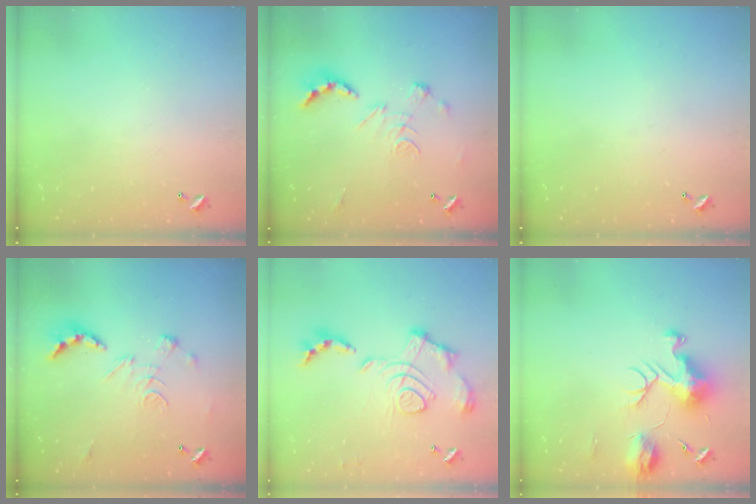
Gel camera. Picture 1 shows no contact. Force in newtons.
{"total": 2.6, "press": 2.1, "slide": 1.5}
{"total": 0.0}
{"total": 2.6, "press": 2.1, "slide": 1.5}
{"total": 2.1, "press": 1.4, "slide": 1.5}
{"total": 12.0, "press": 12.0, "slide": 0.6}